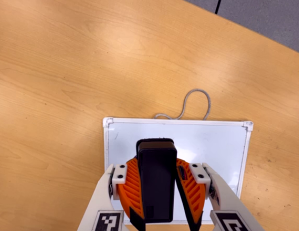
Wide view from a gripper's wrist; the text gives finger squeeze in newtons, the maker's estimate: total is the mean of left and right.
{"total": 9.0, "left": 9.0, "right": 9.0}